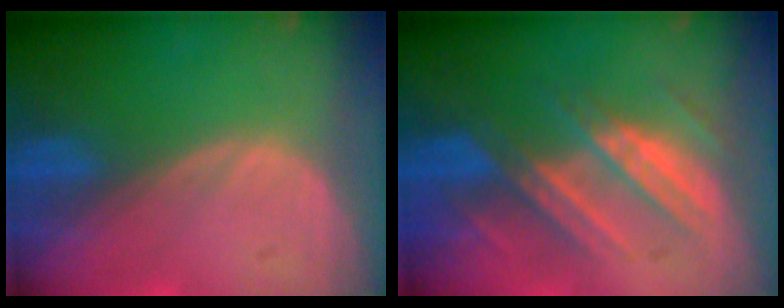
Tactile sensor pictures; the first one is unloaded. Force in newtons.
{"total": 7.4, "press": 7.3, "slide": 1.0}